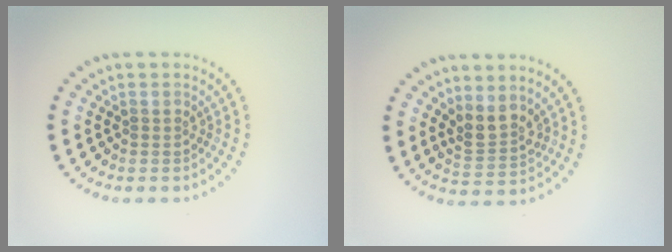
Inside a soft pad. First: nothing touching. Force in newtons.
{"total": 2.7, "press": 2.4, "slide": 1.3}